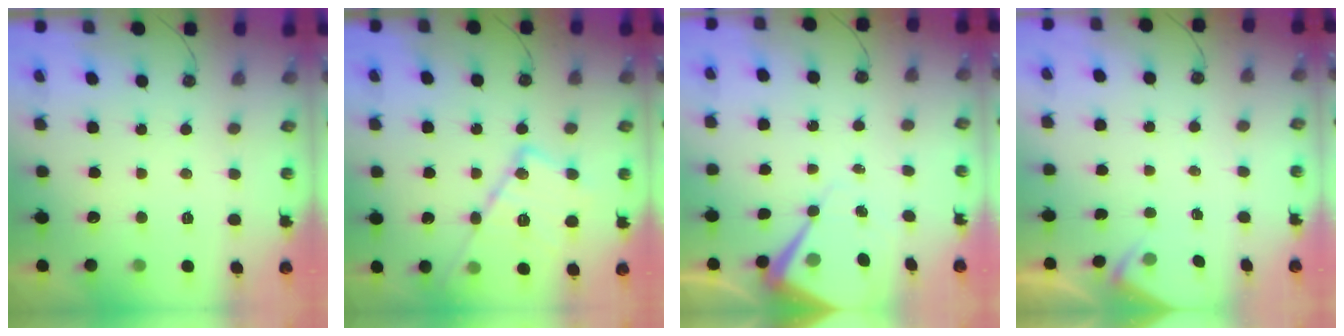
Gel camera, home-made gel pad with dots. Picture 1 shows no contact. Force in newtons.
{"total": 18.5, "press": 18.4, "slide": 1.7}
{"total": 7.6, "press": 7.6, "slide": 0.7}
{"total": 2.0, "press": 1.9, "slide": 0.4}